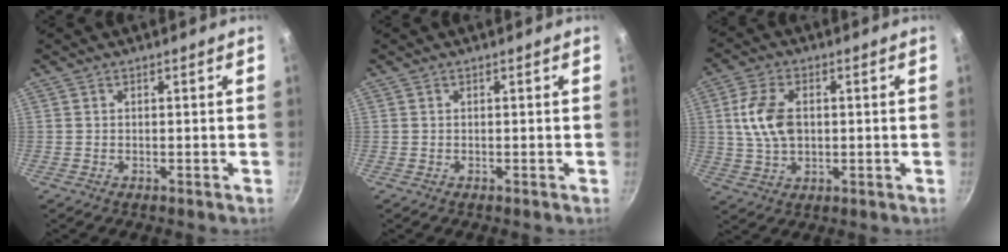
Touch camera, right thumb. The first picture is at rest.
{"total": 0.0}
{"total": 9.3, "force": [1.1, 5.9, 7.1], "torque": [-0.132, 0.005, 0.019]}